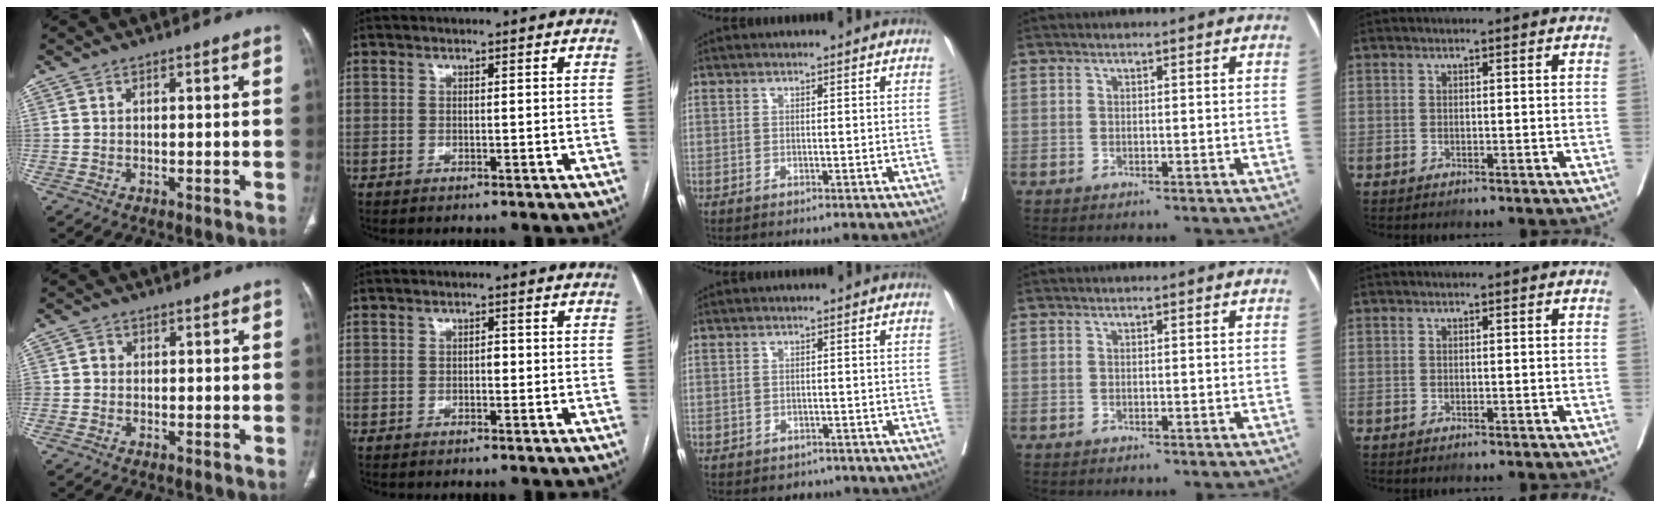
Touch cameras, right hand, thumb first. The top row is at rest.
{"thumb": {"total": 1.5, "force": [-0.2, 1.4, 0.5], "torque": [0.002, 0.006, -0.007]}, "index": {"total": 1.2, "force": [-0.4, 0.7, 0.9], "torque": [-0.010, 0.003, -0.008]}, "middle": {"total": 2.3, "force": [-1.6, 1.6, 0.2], "torque": [-0.004, 0.007, -0.022]}}